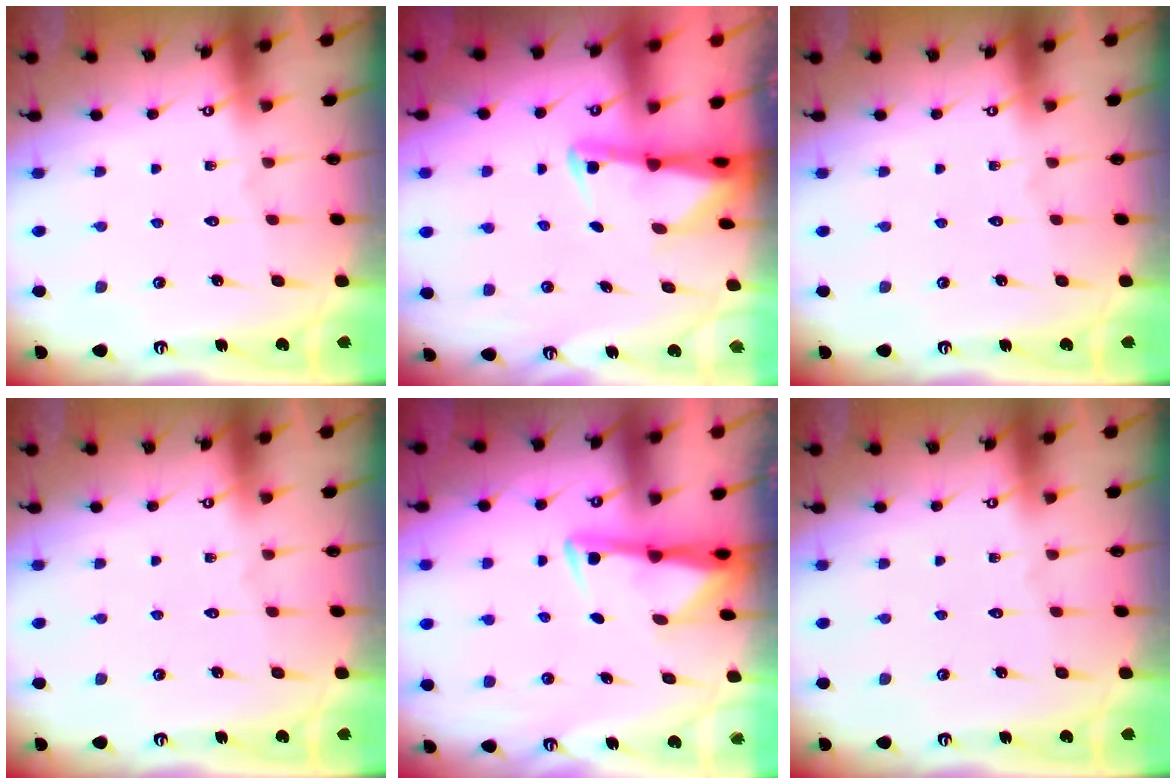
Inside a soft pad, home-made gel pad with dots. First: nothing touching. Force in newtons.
{"total": 2.4, "press": 2.4, "slide": 0.5}
{"total": 0.0}
{"total": 0.0}
{"total": 3.1, "press": 3.0, "slide": 0.6}
{"total": 0.0}